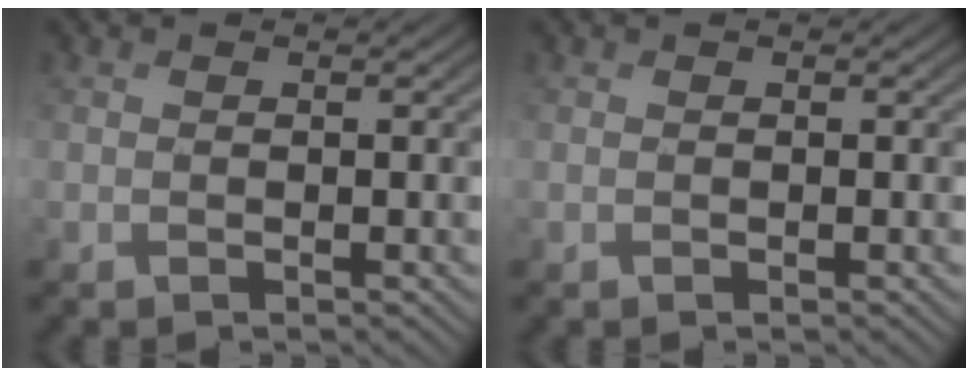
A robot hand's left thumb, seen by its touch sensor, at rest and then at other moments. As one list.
[{"total": 0.0}]